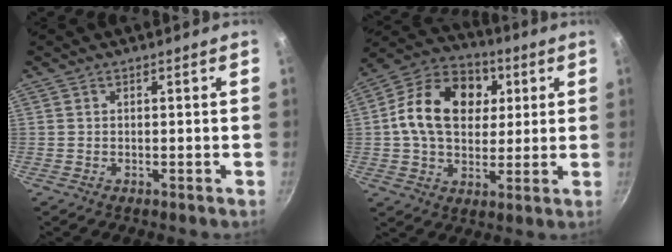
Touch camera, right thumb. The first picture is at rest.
{"total": 18.1, "force": [3.7, 13.3, 11.7], "torque": [-0.171, 0.016, 0.047]}